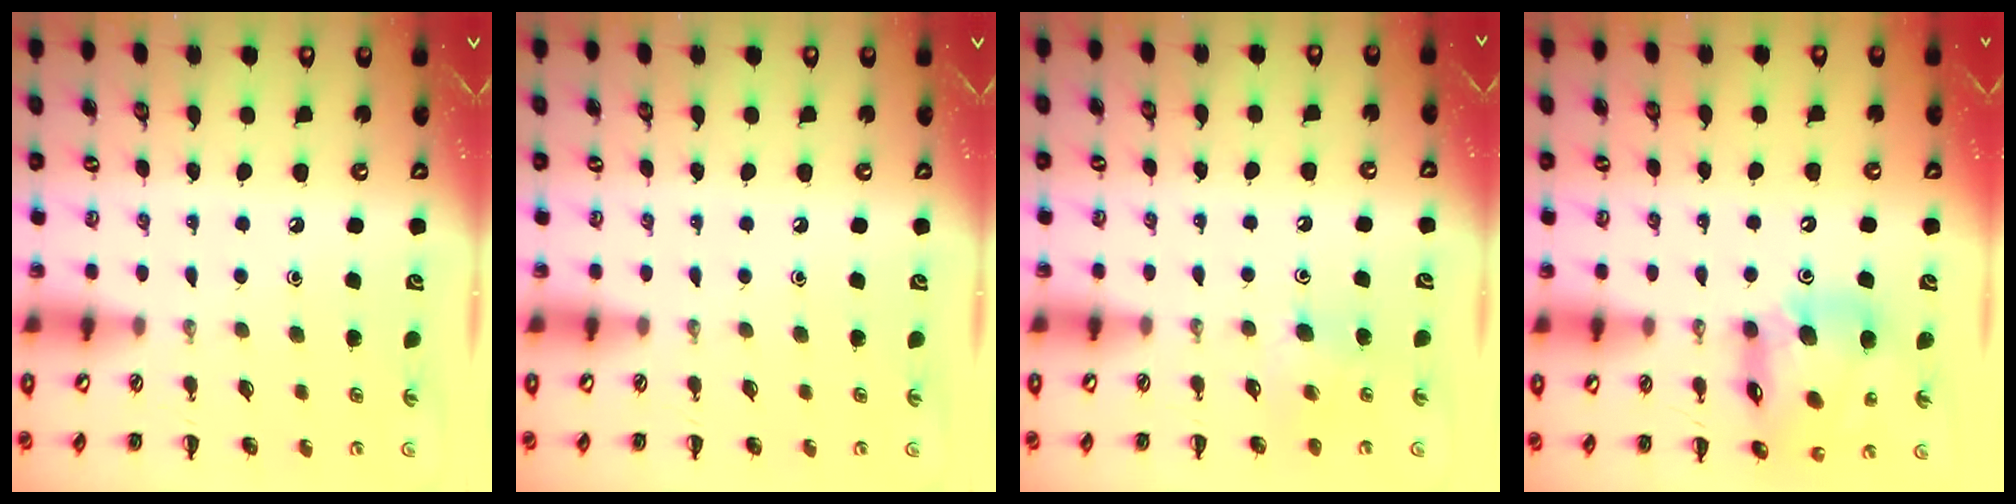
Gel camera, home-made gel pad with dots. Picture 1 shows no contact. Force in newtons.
{"total": 0.0}
{"total": 4.9, "press": 4.7, "slide": 1.4}
{"total": 15.3, "press": 14.6, "slide": 4.4}